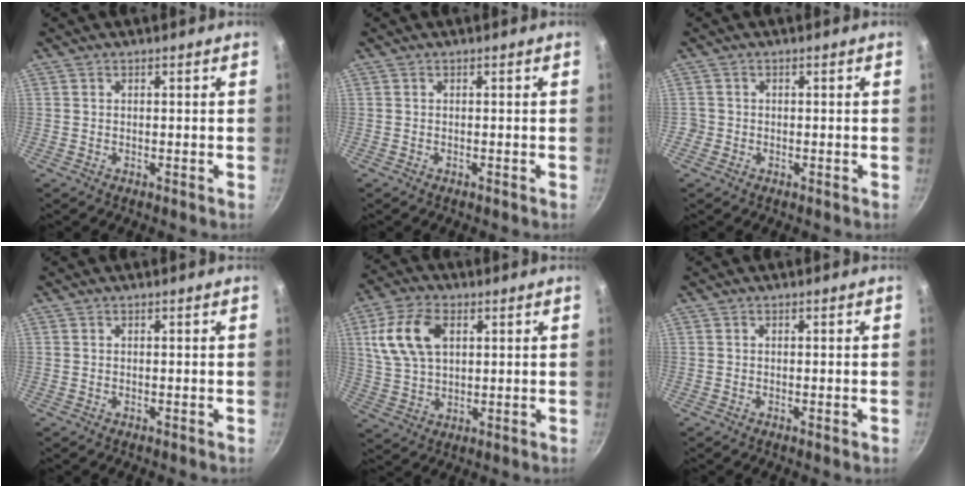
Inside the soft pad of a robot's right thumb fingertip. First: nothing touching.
{"total": 0.0}
{"total": 1.3, "force": [-0.5, 1.2, 0.1], "torque": [0.000, 0.004, -0.009]}
{"total": 0.0}
{"total": 12.0, "force": [3.6, 7.5, 8.7], "torque": [-0.156, 0.002, 0.069]}
{"total": 0.5, "force": [-0.2, 0.0, 0.5], "torque": [-0.008, -0.001, -0.006]}